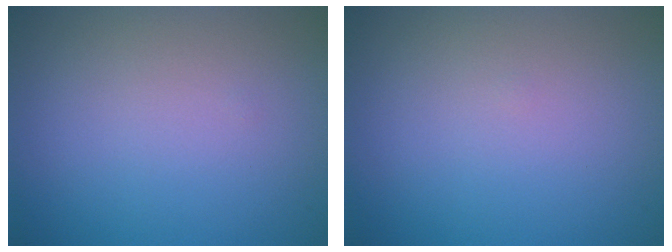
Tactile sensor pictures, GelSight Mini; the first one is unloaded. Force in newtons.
{"total": 0.0}